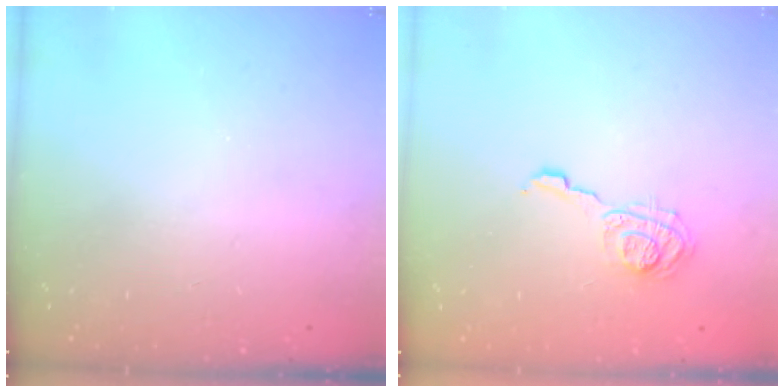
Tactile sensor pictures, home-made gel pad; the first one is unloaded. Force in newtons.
{"total": 9.2, "press": 9.2, "slide": 0.4}